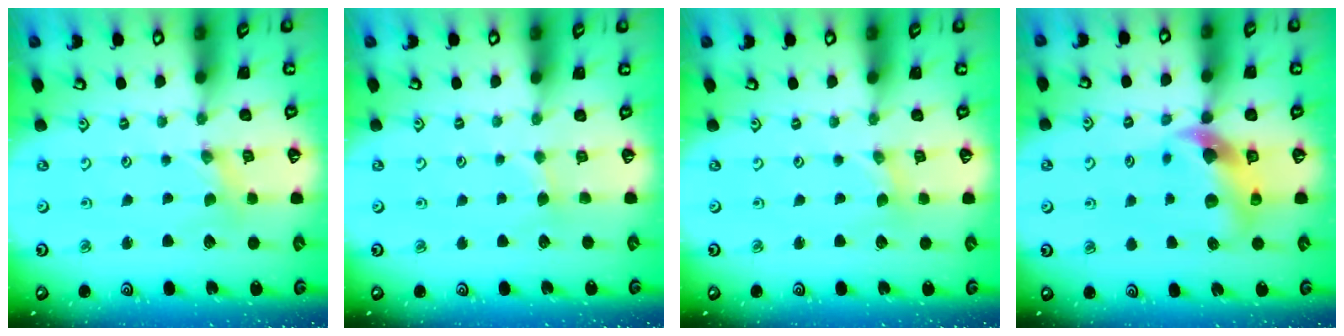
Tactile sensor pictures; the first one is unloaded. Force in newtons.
{"total": 1.3, "press": 1.3, "slide": 0.2}
{"total": 0.0}
{"total": 10.5, "press": 10.4, "slide": 1.6}